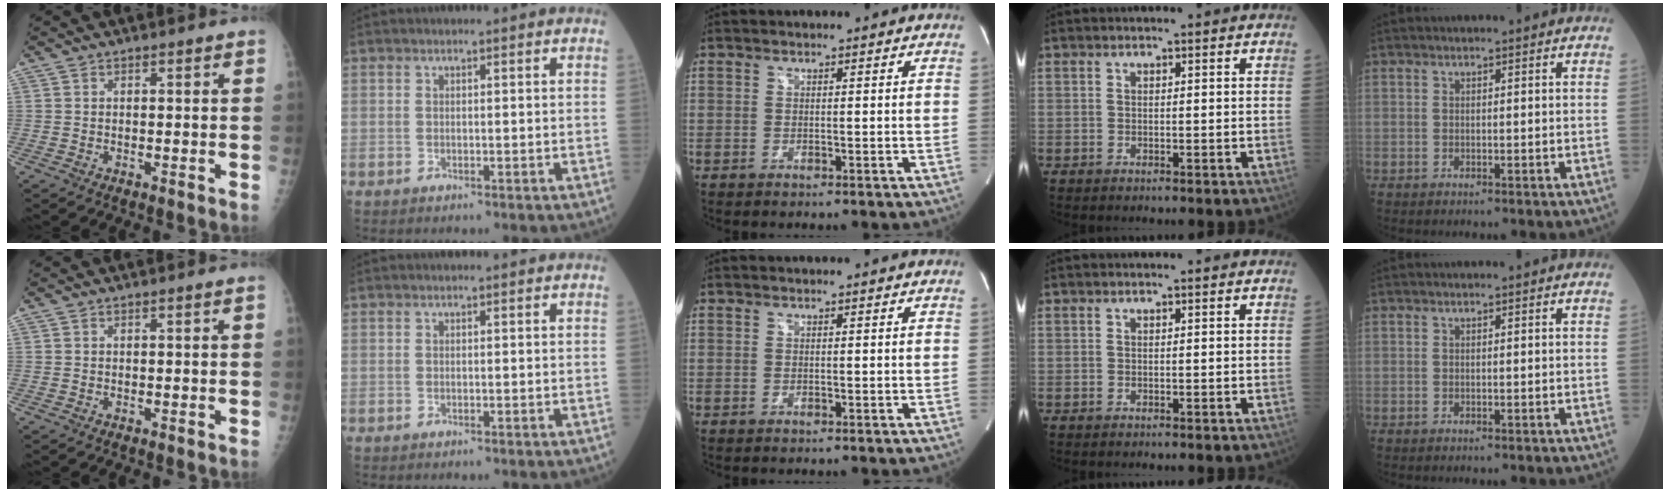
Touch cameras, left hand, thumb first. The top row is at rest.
{}